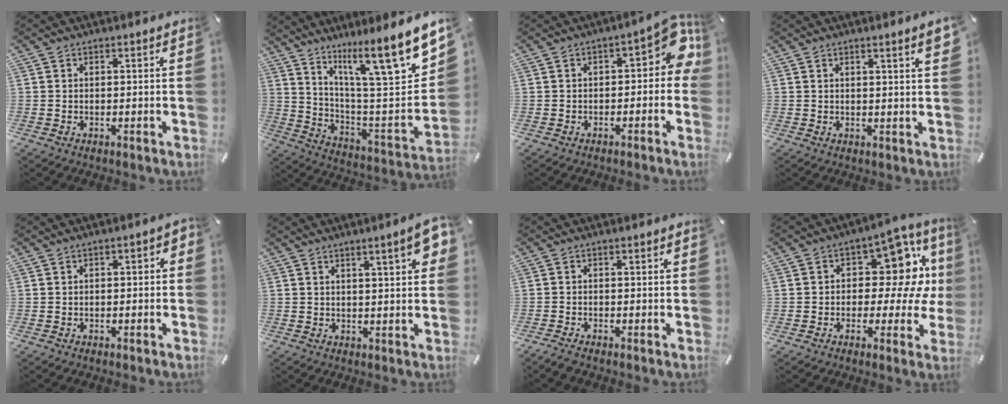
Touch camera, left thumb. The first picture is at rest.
{"total": 17.6, "force": [13.0, 2.8, 11.5], "torque": [-0.166, -0.113, 0.197]}
{"total": 9.6, "force": [1.5, 4.7, 8.2], "torque": [-0.102, -0.010, 0.024]}
{"total": 3.1, "force": [1.6, 0.1, 2.6], "torque": [-0.051, -0.001, 0.028]}
{"total": 2.3, "force": [-1.4, 1.0, 1.4], "torque": [-0.024, 0.010, -0.027]}
{"total": 7.1, "force": [3.3, 1.5, 6.2], "torque": [-0.087, -0.012, 0.050]}
{"total": 1.6, "force": [-1.3, 0.3, 0.9], "torque": [-0.016, 0.002, -0.023]}
{"total": 15.6, "force": [3.6, 9.7, 11.6], "torque": [-0.160, -0.030, 0.058]}